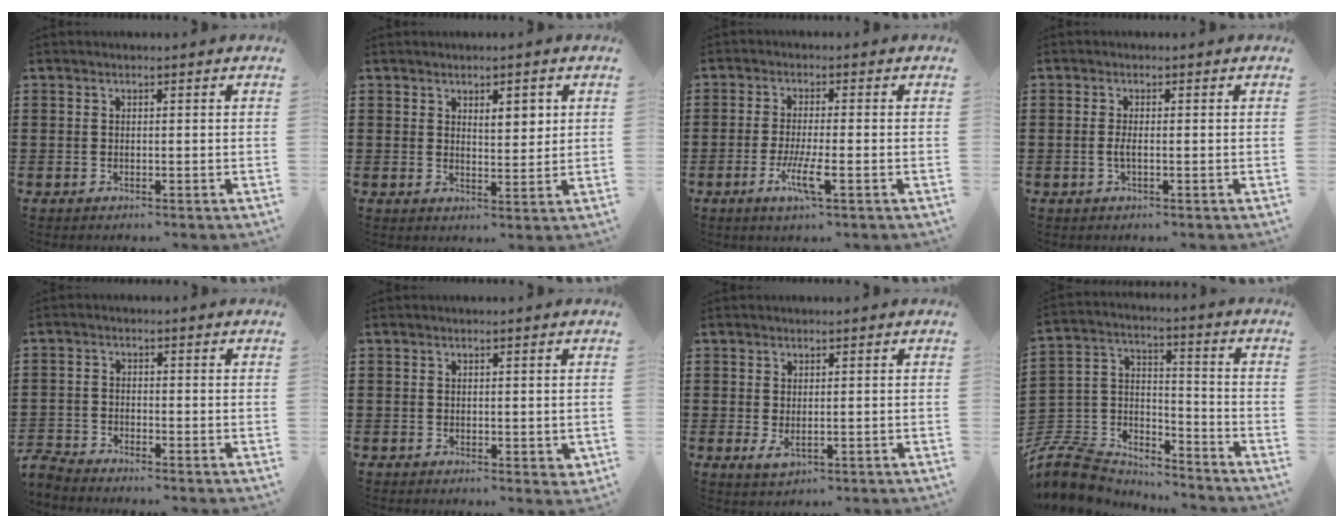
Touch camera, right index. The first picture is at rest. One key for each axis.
{"total": 3.4, "fx": 1.9, "fy": 1.5, "fz": 2.4, "tx": -0.034, "ty": 0.003, "tz": 0.029}
{"total": 5.5, "fx": -2.3, "fy": 0.6, "fz": 5.0, "tx": -0.102, "ty": -0.017, "tz": -0.044}
{"total": 1.6, "fx": -0.5, "fy": 0.1, "fz": 1.6, "tx": -0.038, "ty": -0.006, "tz": -0.011}
{"total": 2.5, "fx": -2.5, "fy": 0.1, "fz": -0.1, "tx": -0.011, "ty": -0.002, "tz": -0.056}
{"total": 0.7, "fx": 0.4, "fy": 0.6, "fz": 0.2, "tx": -0.005, "ty": 0.005, "tz": 0.007}
{"total": 1.9, "fx": 0.3, "fy": 0.7, "fz": 1.7, "tx": -0.033, "ty": -0.001, "tz": 0.007}
{"total": 8.5, "fx": -7.8, "fy": 3.0, "fz": 1.7, "tx": -0.063, "ty": 0.004, "tz": -0.158}